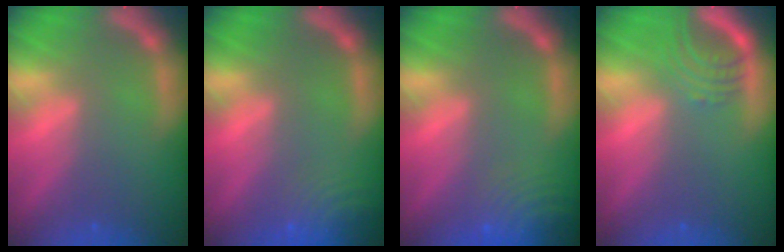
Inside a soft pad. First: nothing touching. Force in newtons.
{"total": 6.1}
{"total": 9.5}
{"total": 3.9}